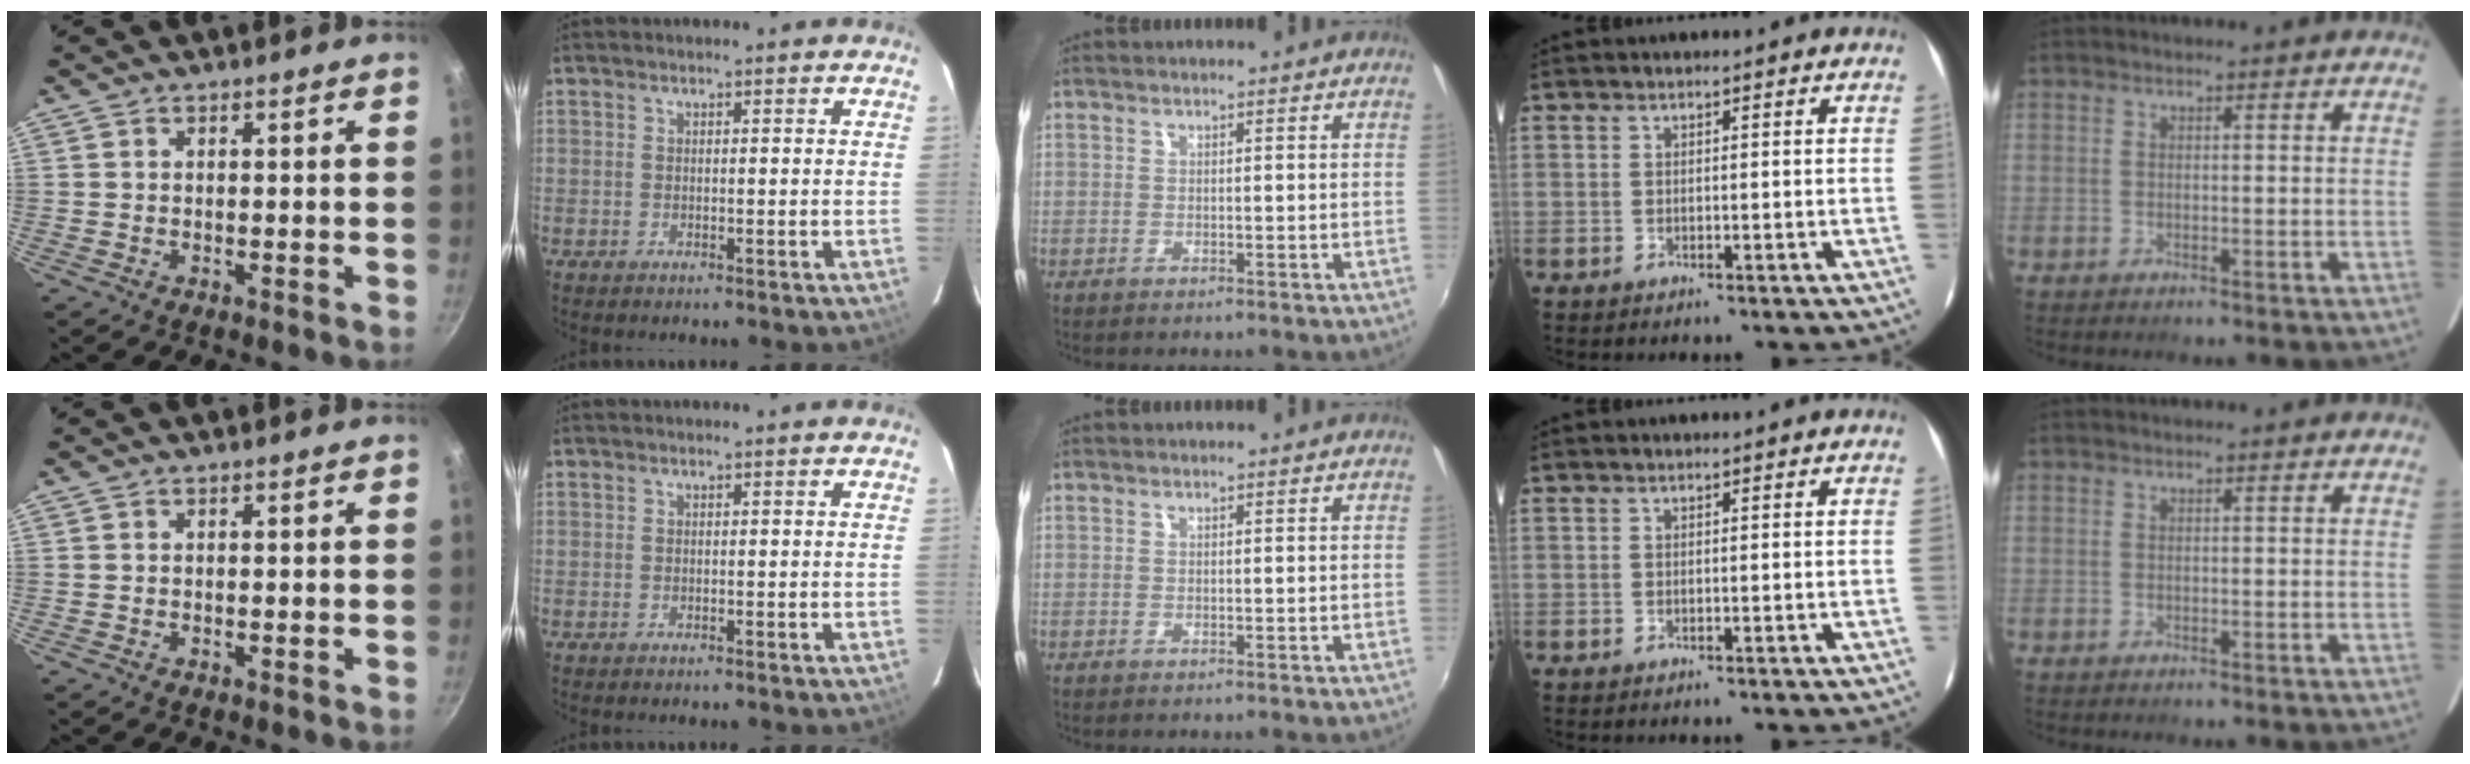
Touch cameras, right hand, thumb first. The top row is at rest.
{}